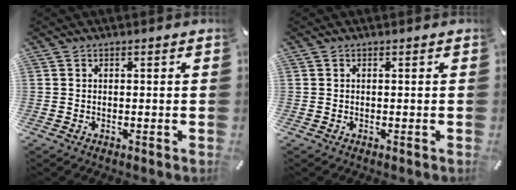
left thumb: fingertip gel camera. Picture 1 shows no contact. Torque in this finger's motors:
{"motor_torque": [-0.03, -0.02, -0.01, -0.01, 0.00]}